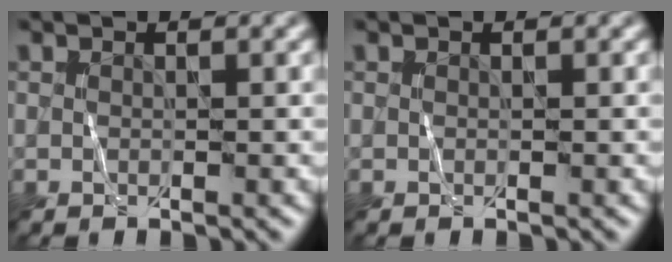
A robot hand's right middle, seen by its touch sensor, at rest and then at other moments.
{"total": 0.0}